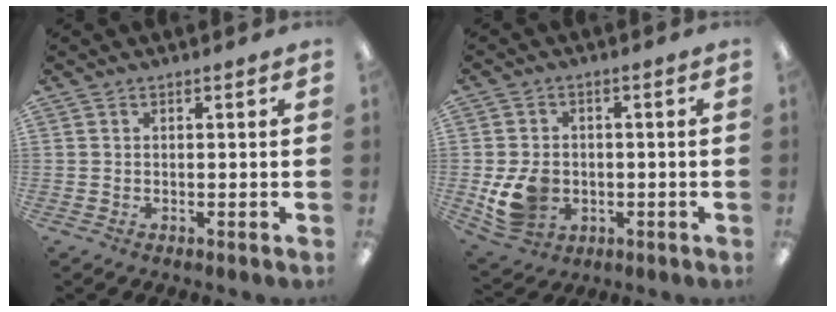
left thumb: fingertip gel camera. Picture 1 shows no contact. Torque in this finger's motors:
{"motor_torque": [0.08, 1.16, 0.39, -0.38, 0.30]}